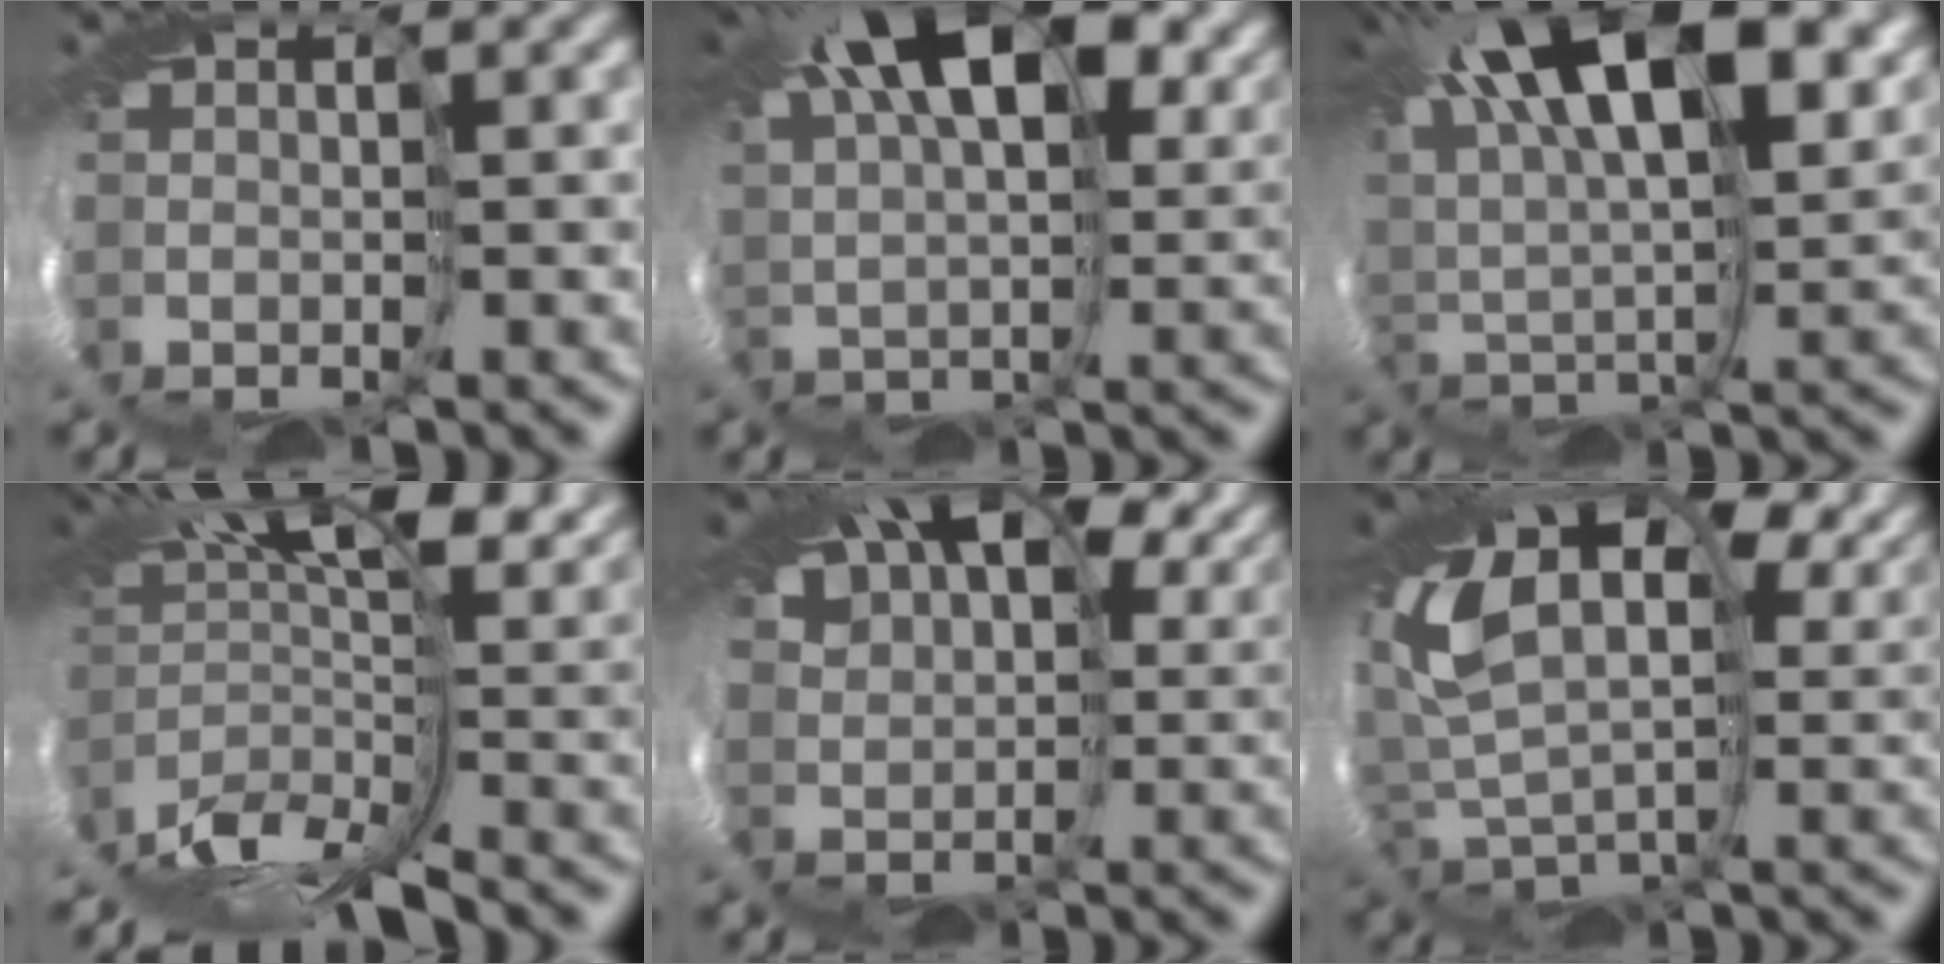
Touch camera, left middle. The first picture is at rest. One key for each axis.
{"total": 13.2, "fx": 6.9, "fy": 6.1, "fz": 9.4, "tx": -0.146, "ty": 0.052, "tz": 0.098}
{"total": 13.7, "fx": 7.6, "fy": 4.7, "fz": 10.4, "tx": -0.187, "ty": 0.044, "tz": 0.112}
{"total": 10.0, "fx": -1.4, "fy": 3.5, "fz": 9.3, "tx": -0.173, "ty": 0.003, "tz": -0.028}
{"total": 12.3, "fx": 8.5, "fy": 6.4, "fz": 6.2, "tx": -0.128, "ty": 0.045, "tz": 0.138}
{"total": 13.1, "fx": 6.4, "fy": 7.3, "fz": 8.7, "tx": -0.207, "ty": 0.009, "tz": 0.134}